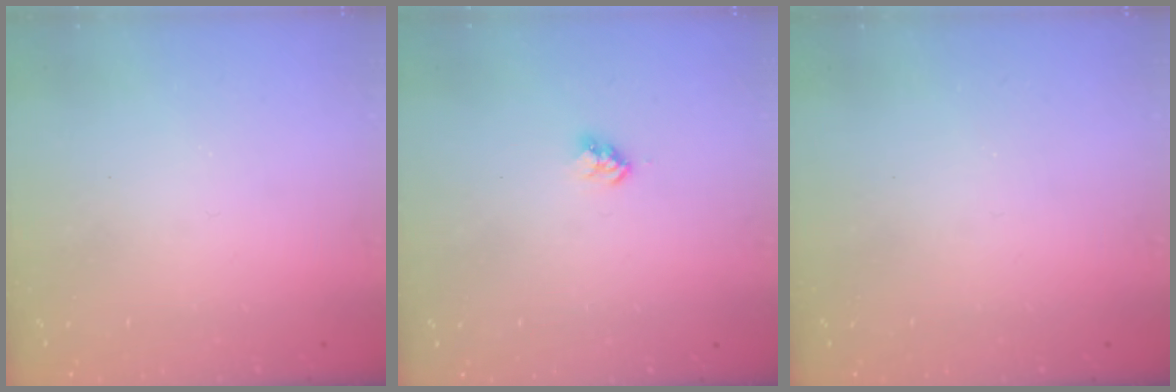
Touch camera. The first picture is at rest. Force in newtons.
{"total": 2.8, "press": 2.8, "slide": 0.4}
{"total": 0.0}